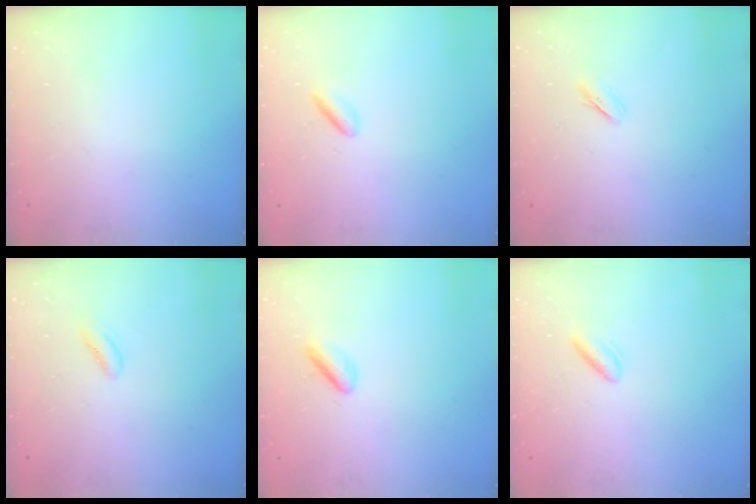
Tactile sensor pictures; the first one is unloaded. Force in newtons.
{"total": 1.9, "press": 1.7, "slide": 0.8}
{"total": 2.4, "press": 2.2, "slide": 0.9}
{"total": 1.4, "press": 1.3, "slide": 0.5}
{"total": 2.9, "press": 2.8, "slide": 0.8}
{"total": 2.4, "press": 2.1, "slide": 1.2}